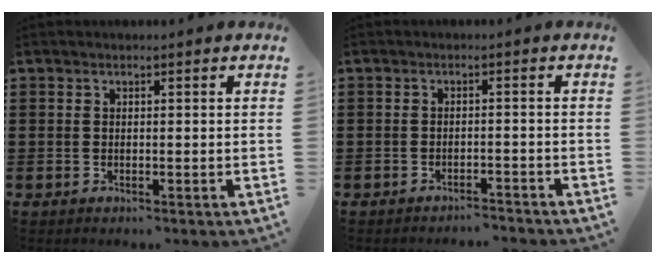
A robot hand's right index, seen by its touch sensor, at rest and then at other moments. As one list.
[{"total": 2.0, "force": [-2.0, 0.0, 0.1], "torque": [-0.008, 0.001, -0.044]}]